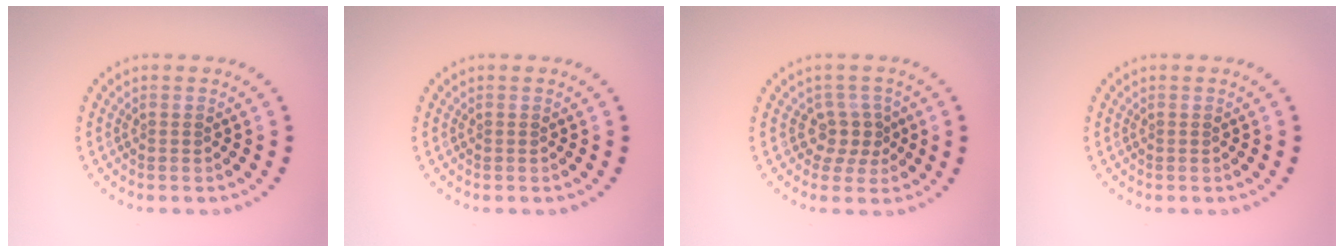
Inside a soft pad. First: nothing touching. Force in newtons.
{"total": 0.0}
{"total": 2.5, "press": 1.8, "slide": 1.8}
{"total": 0.0}